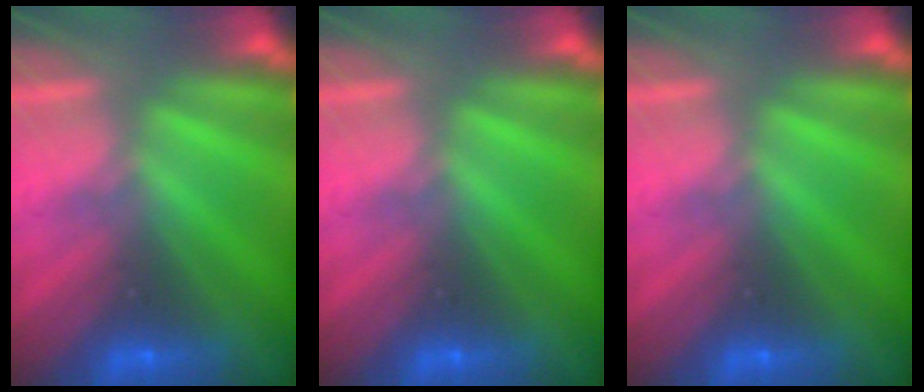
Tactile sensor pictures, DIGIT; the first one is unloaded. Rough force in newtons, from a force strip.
{"total": 0.0}
{"total": 0.0}